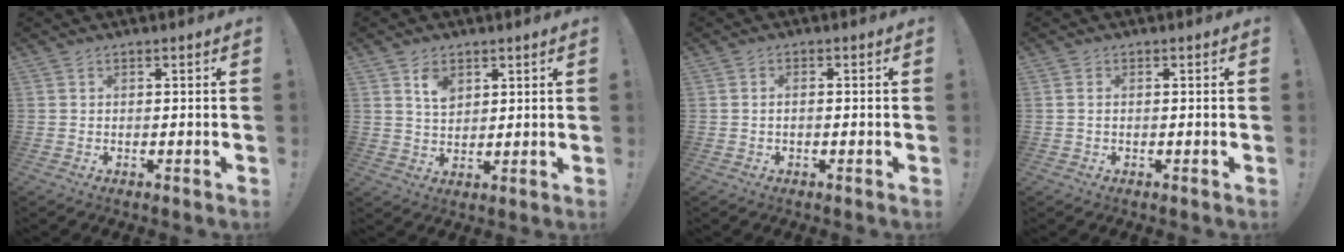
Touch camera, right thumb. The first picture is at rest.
{"total": 5.6, "force": [3.2, 3.6, 2.9], "torque": [-0.035, -0.015, 0.055]}
{"total": 1.4, "force": [-0.5, 0.4, 1.2], "torque": [-0.030, 0.007, -0.007]}
{"total": 0.8, "force": [0.1, 0.5, 0.6], "torque": [-0.022, 0.006, 0.004]}